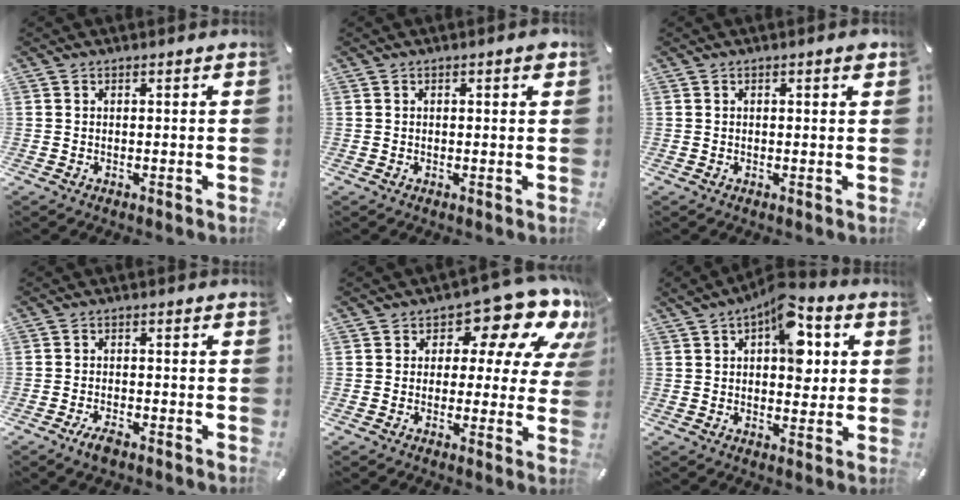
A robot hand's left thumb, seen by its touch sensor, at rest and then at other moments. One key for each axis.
{"total": 1.4, "fx": 0.4, "fy": 0.6, "fz": 1.2, "tx": -0.016, "ty": 0.002, "tz": 0.004}
{"total": 1.3, "fx": 0.5, "fy": 0.5, "fz": 1.1, "tx": -0.014, "ty": 0.001, "tz": 0.005}
{"total": 3.3, "fx": -2.4, "fy": 1.3, "fz": 1.9, "tx": -0.043, "ty": 0.008, "tz": -0.047}
{"total": 14.0, "fx": 8.1, "fy": 7.3, "fz": 8.7, "tx": -0.120, "ty": -0.058, "tz": 0.137}
{"total": 12.3, "fx": 4.2, "fy": 7.2, "fz": 9.0, "tx": -0.111, "ty": -0.011, "tz": 0.070}